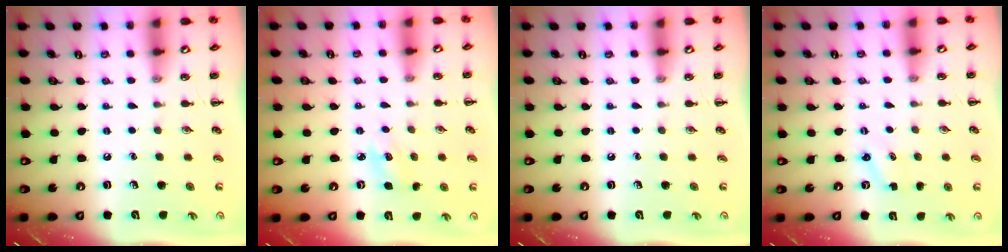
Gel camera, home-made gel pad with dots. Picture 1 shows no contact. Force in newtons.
{"total": 4.2, "press": 4.0, "slide": 1.3}
{"total": 0.0}
{"total": 1.6, "press": 1.5, "slide": 0.5}